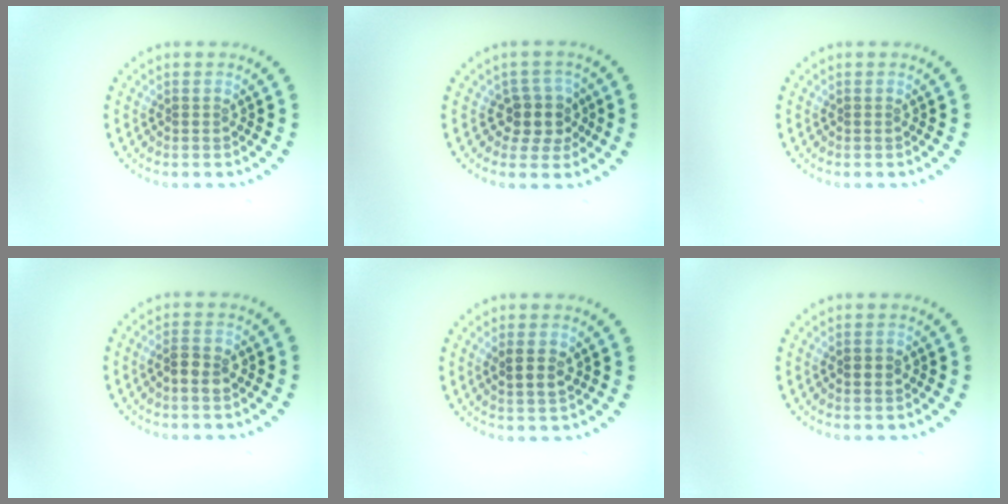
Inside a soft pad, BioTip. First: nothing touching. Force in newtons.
{"total": 2.8, "press": 2.3, "slide": 1.6}
{"total": 0.0}
{"total": 2.1, "press": 2.1, "slide": 0.5}
{"total": 2.2, "press": 2.1, "slide": 0.7}
{"total": 1.7, "press": 1.7, "slide": 0.1}